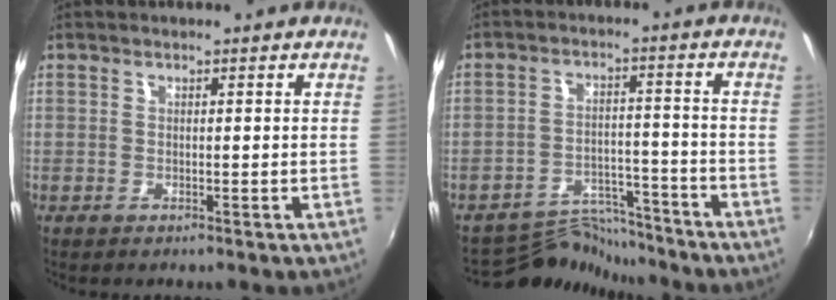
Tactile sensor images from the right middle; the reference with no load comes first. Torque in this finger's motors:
{"motor_torque": [-0.81, -0.34, -0.37, -0.13]}